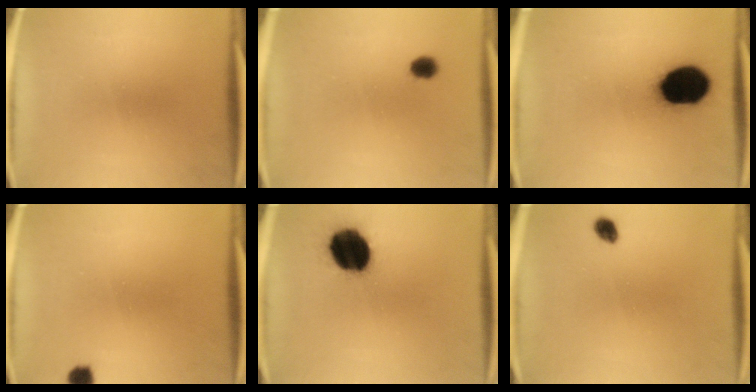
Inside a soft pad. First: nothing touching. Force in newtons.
{"total": 3.1}
{"total": 17.6}
{"total": 2.2}
{"total": 17.1}
{"total": 1.9}